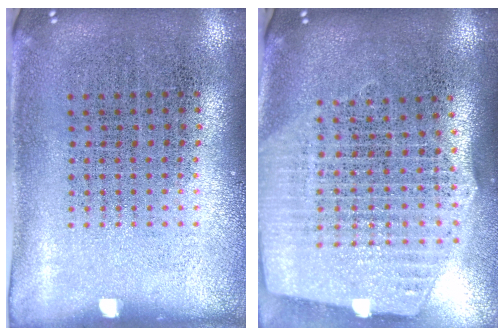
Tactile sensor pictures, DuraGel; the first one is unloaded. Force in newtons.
{"total": 2.6, "press": 2.2, "slide": 1.4}